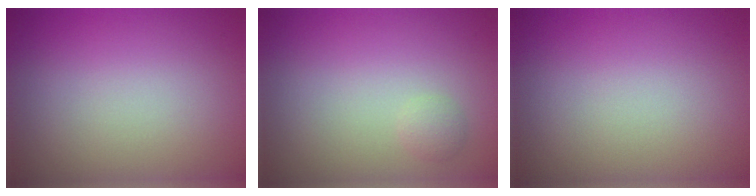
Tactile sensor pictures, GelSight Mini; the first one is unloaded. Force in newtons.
{"total": 1.0, "press": 1.0, "slide": 0.1}
{"total": 0.0}